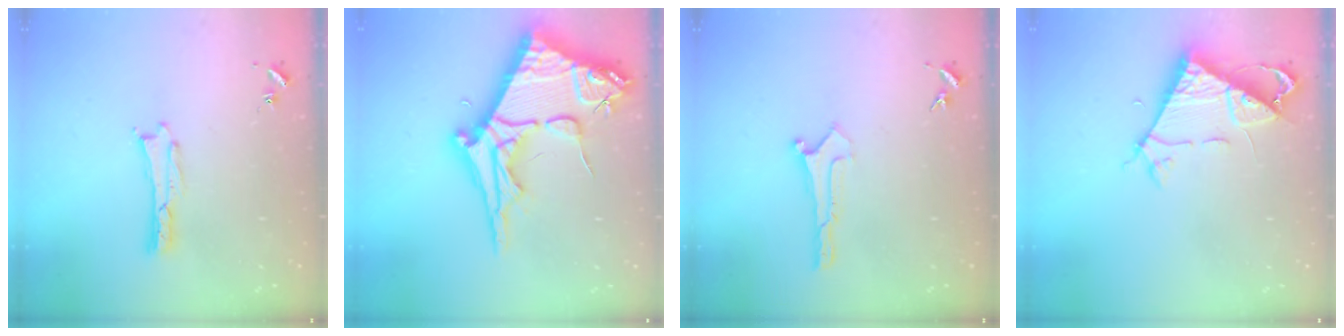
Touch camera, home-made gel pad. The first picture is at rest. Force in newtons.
{"total": 16.1, "press": 16.1, "slide": 1.6}
{"total": 0.0}
{"total": 7.1, "press": 7.1, "slide": 0.4}